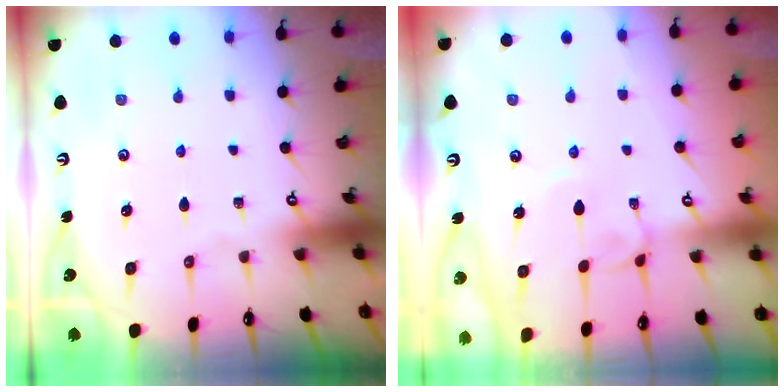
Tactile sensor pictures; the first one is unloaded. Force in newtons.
{"total": 3.7, "press": 3.7, "slide": 0.2}